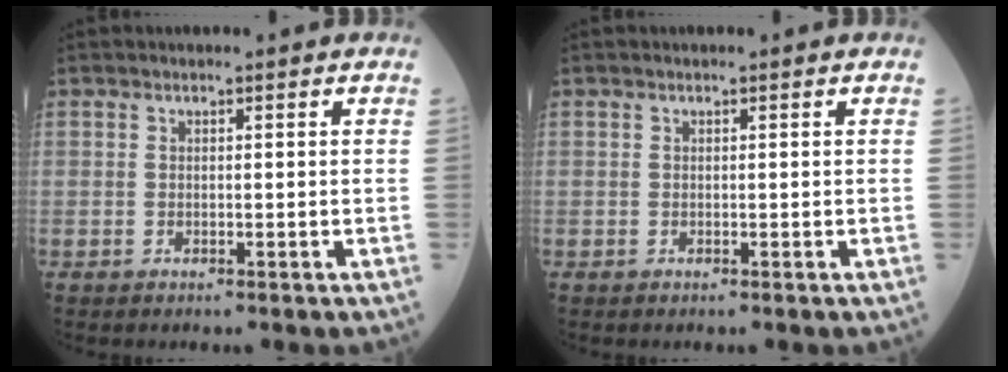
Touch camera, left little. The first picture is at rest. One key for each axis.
{"total": 0.0}